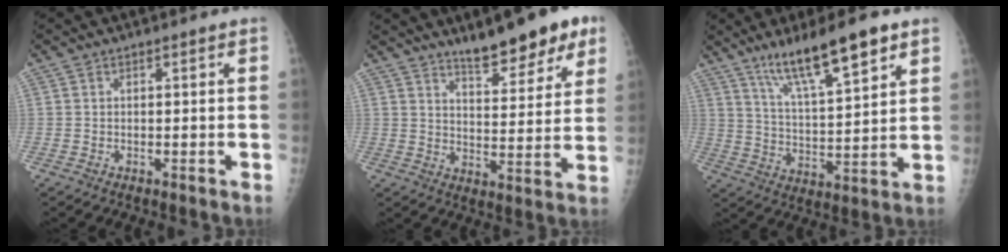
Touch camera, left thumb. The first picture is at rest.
{"total": 14.0, "force": [9.7, 4.1, 9.1], "torque": [-0.095, -0.049, 0.147]}
{"total": 14.4, "force": [9.4, 2.8, 10.6], "torque": [-0.172, -0.042, 0.170]}